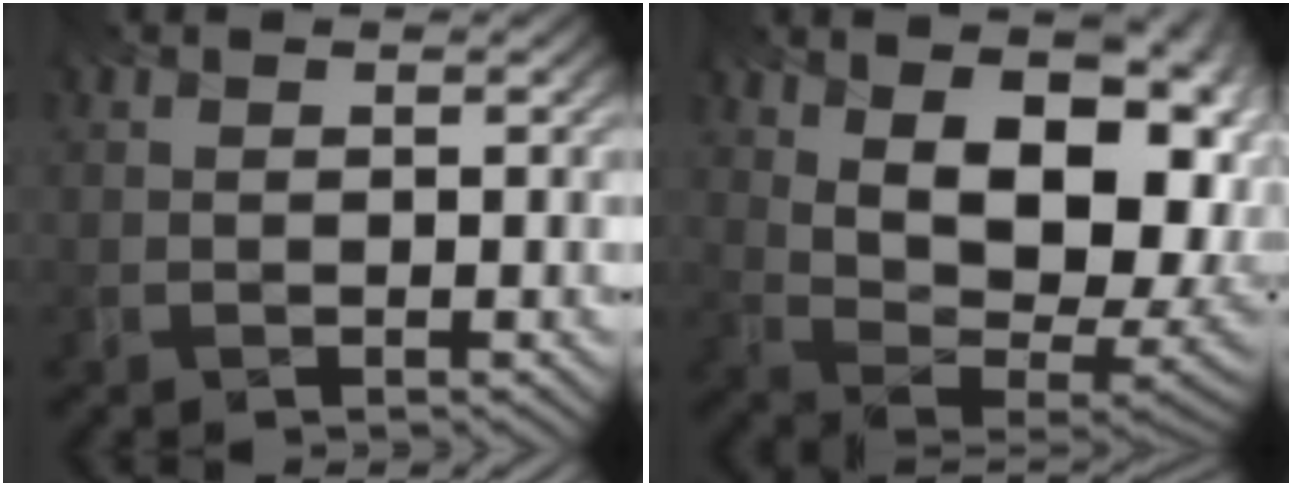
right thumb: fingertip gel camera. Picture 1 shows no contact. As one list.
[{"total": 16.7, "force": [5.0, 8.9, 13.2], "torque": [-0.241, 0.029, 0.110]}]